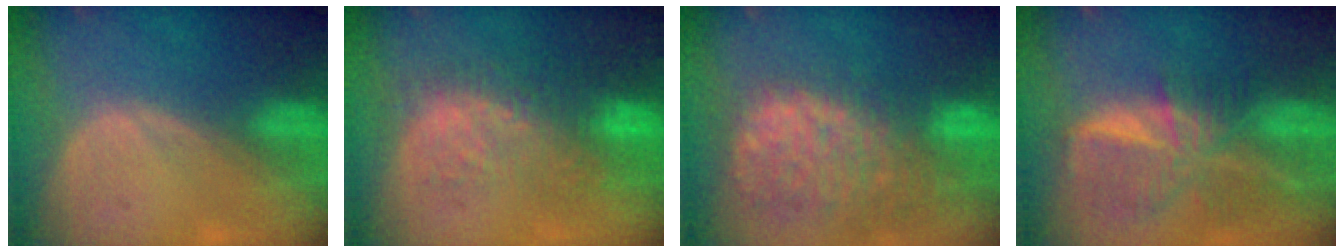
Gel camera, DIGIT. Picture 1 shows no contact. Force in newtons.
{"total": 10.3, "press": 9.1, "slide": 4.9}
{"total": 14.4, "press": 11.8, "slide": 8.2}
{"total": 9.5, "press": 8.3, "slide": 4.6}